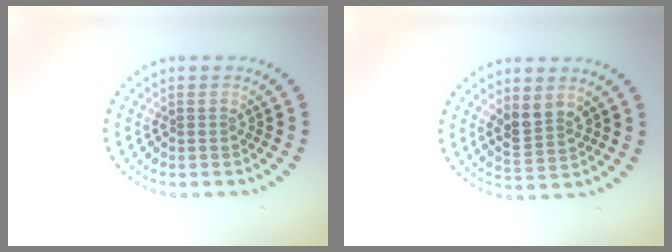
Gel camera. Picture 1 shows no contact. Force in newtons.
{"total": 2.6, "press": 2.4, "slide": 1.0}